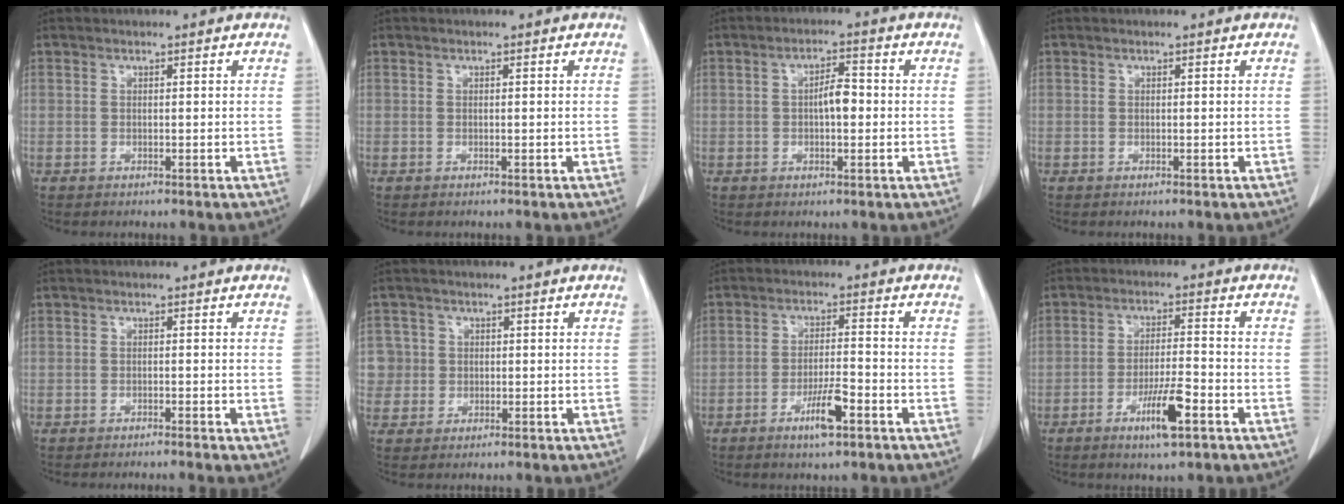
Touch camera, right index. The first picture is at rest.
{"total": 0.0}
{"total": 3.9, "force": [-0.1, 1.3, 3.6], "torque": [-0.063, 0.008, -0.003]}
{"total": 0.0}
{"total": 2.6, "force": [-1.9, 0.1, 1.8], "torque": [-0.018, -0.002, -0.027]}
{"total": 3.3, "force": [0.0, 3.3, -0.3], "torque": [0.020, 0.011, 0.000]}
{"total": 5.6, "force": [-3.1, 0.7, 4.6], "torque": [-0.085, -0.004, -0.055]}
{"total": 7.1, "force": [-3.7, 0.8, 6.0], "torque": [-0.108, -0.007, -0.061]}